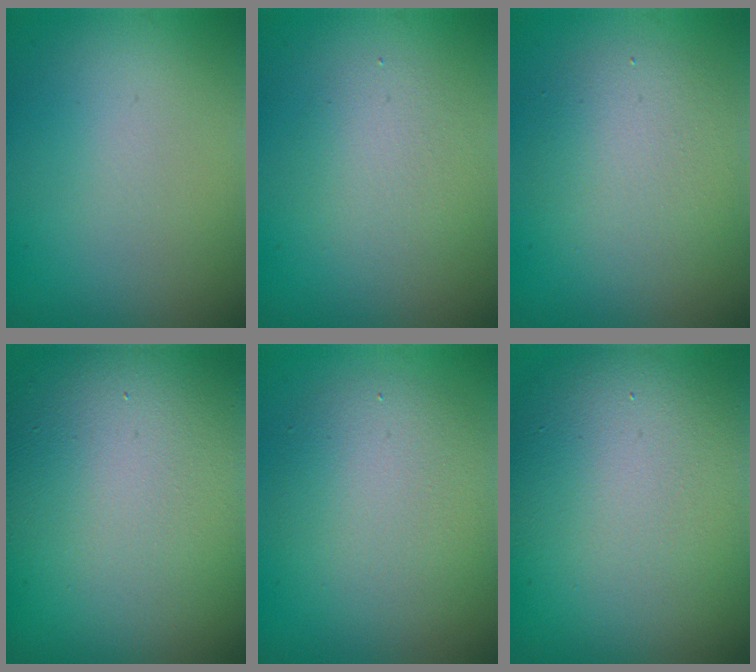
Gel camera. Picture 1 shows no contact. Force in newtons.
{"total": 2.4, "press": 2.4, "slide": 0.2}
{"total": 4.1, "press": 4.1, "slide": 0.2}
{"total": 18.0, "press": 17.9, "slide": 1.8}
{"total": 5.1, "press": 5.0, "slide": 0.4}
{"total": 13.7, "press": 13.7, "slide": 0.7}